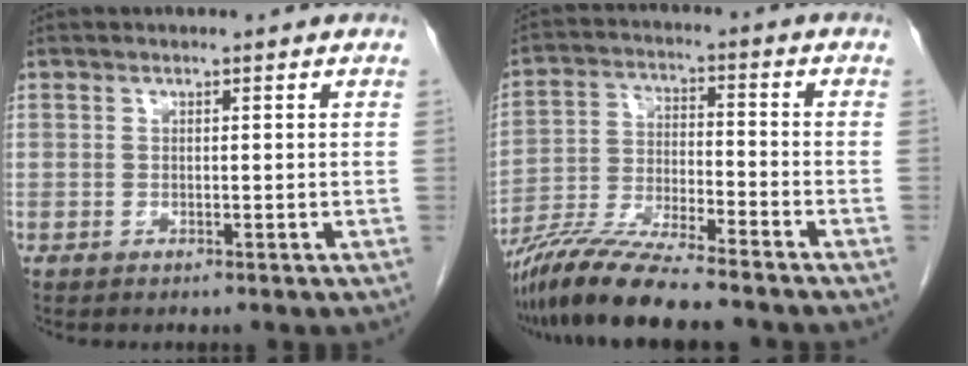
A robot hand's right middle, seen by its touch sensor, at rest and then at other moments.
{"total": 12.0, "force": [-10.3, 0.7, 6.2], "torque": [-0.120, -0.019, -0.187]}